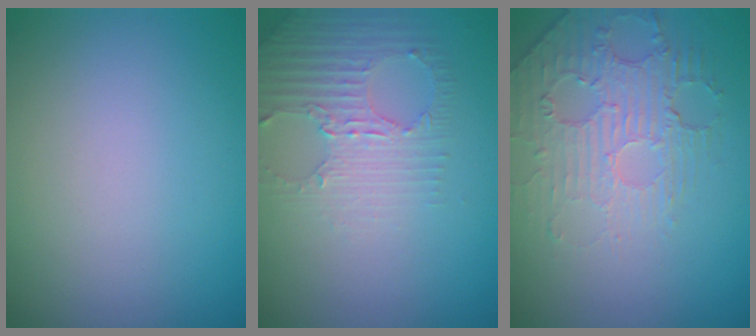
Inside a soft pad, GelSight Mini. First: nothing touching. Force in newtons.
{"total": 2.8, "press": 2.4, "slide": 1.4}
{"total": 2.5, "press": 1.9, "slide": 1.6}